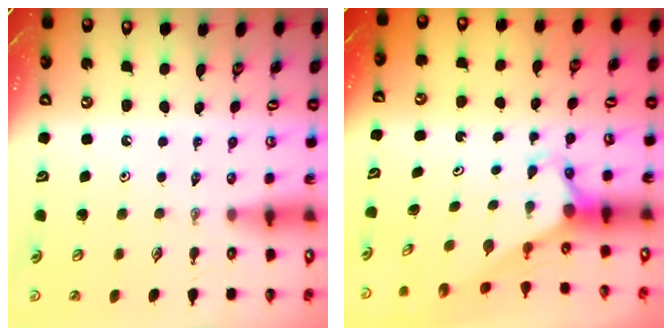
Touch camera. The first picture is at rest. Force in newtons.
{"total": 3.1, "press": 3.1, "slide": 0.2}